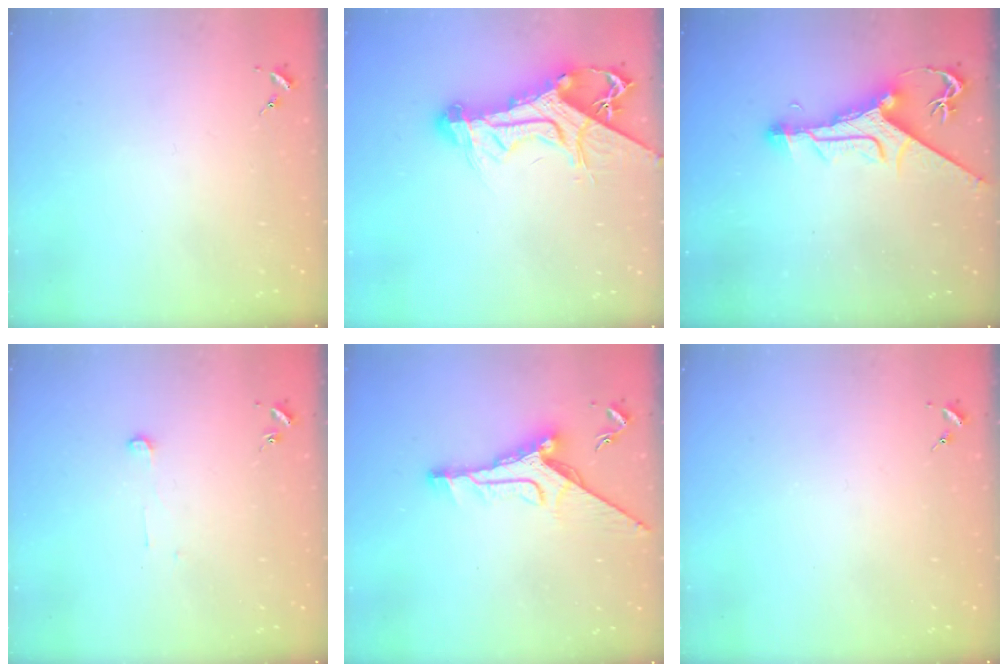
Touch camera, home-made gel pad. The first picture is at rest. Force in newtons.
{"total": 18.9, "press": 18.8, "slide": 2.1}
{"total": 12.0, "press": 11.9, "slide": 1.4}
{"total": 3.4, "press": 3.3, "slide": 0.3}
{"total": 11.5, "press": 11.5, "slide": 0.8}
{"total": 0.0}